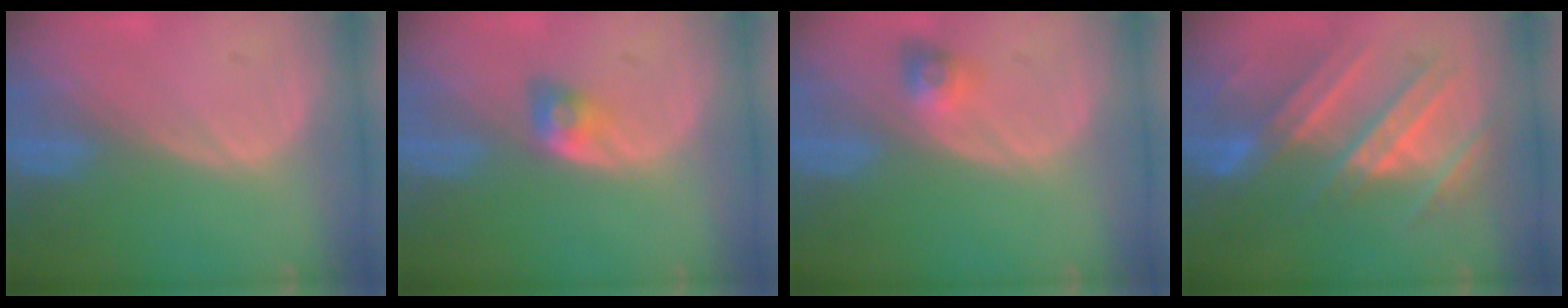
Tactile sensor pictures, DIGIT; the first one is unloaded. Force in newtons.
{"total": 2.9, "press": 2.5, "slide": 1.4}
{"total": 3.0, "press": 2.7, "slide": 1.3}
{"total": 9.4, "press": 9.3, "slide": 1.6}